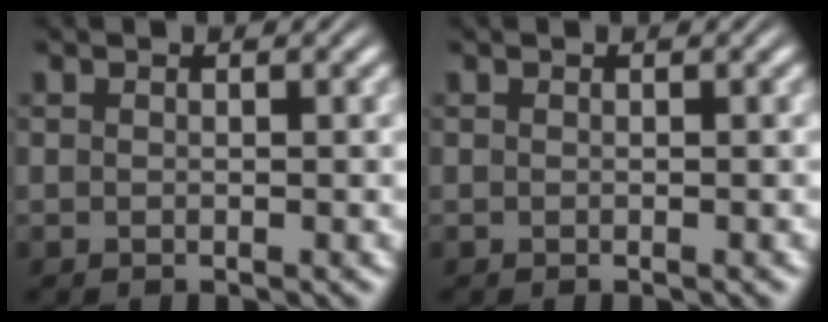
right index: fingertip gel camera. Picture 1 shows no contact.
{"total": 0.0}